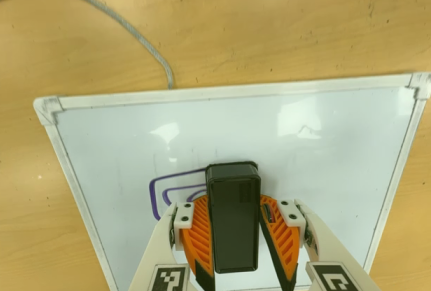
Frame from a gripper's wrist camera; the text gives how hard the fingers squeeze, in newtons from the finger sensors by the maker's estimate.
{"total": 13.1, "left": 15.2, "right": 11.0}